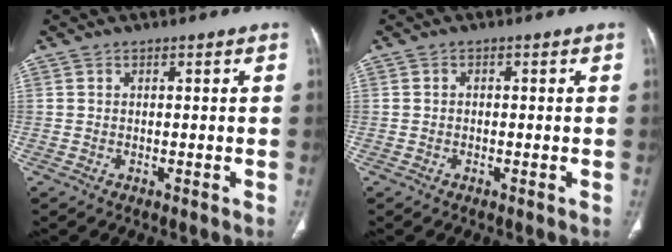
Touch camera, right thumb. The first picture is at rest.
{"total": 0.5, "force": [-0.1, 0.4, 0.3], "torque": [0.000, 0.002, -0.005]}